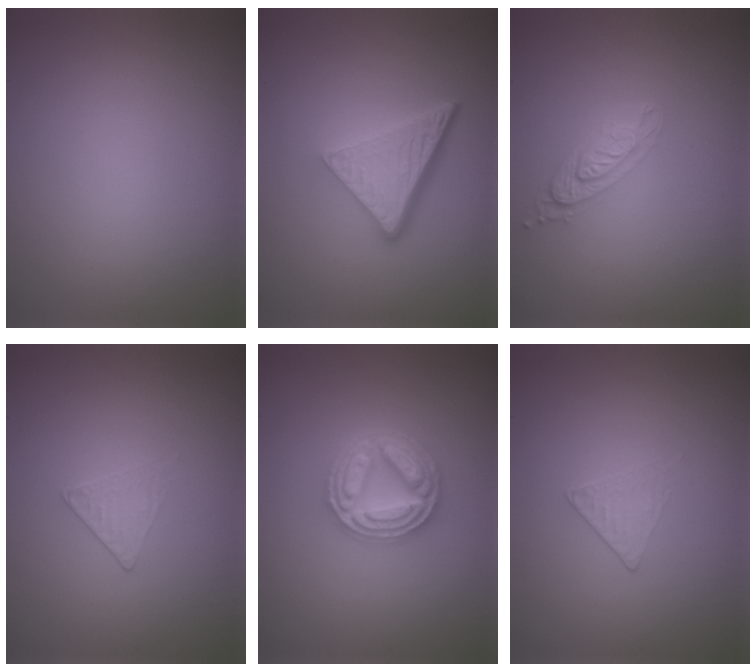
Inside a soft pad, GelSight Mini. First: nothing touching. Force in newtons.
{"total": 5.3, "press": 3.6, "slide": 3.8}
{"total": 2.0, "press": 1.9, "slide": 0.4}
{"total": 1.1, "press": 0.5, "slide": 1.0}
{"total": 4.9, "press": 4.8, "slide": 0.8}
{"total": 1.1, "press": 0.5, "slide": 1.0}